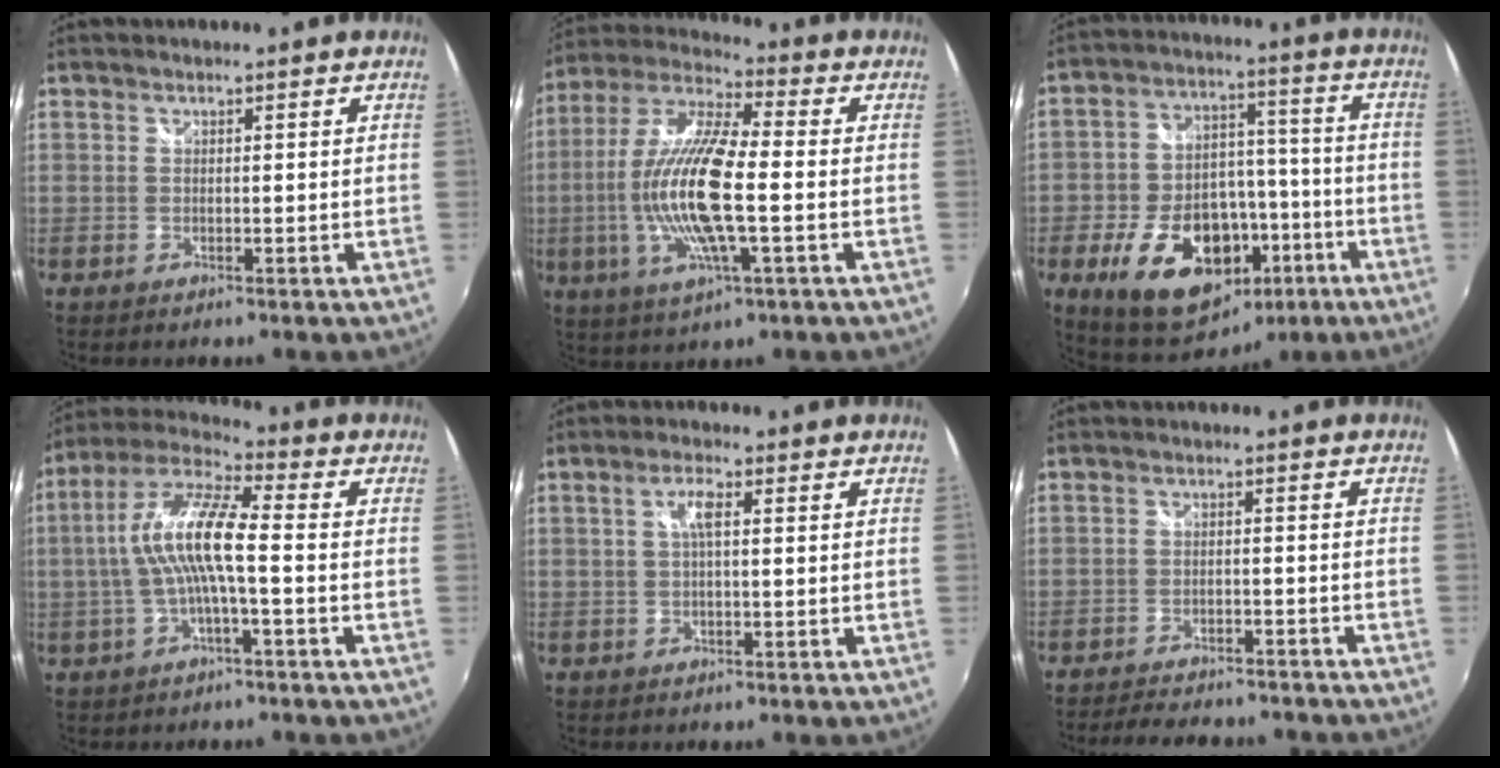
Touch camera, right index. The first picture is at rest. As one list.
[{"total": 17.8, "force": [-2.3, 4.1, 17.1], "torque": [-0.335, -0.007, -0.049]}, {"total": 20.2, "force": [-9.2, 13.0, 12.4], "torque": [-0.254, 0.024, -0.126]}, {"total": 12.0, "force": [-1.0, 2.1, 11.8], "torque": [-0.234, 0.015, -0.021]}, {"total": 3.1, "force": [0.5, 0.6, 3.0], "torque": [-0.059, 0.005, 0.008]}, {"total": 13.5, "force": [-11.8, 3.6, 5.6], "torque": [-0.120, -0.017, -0.161]}]